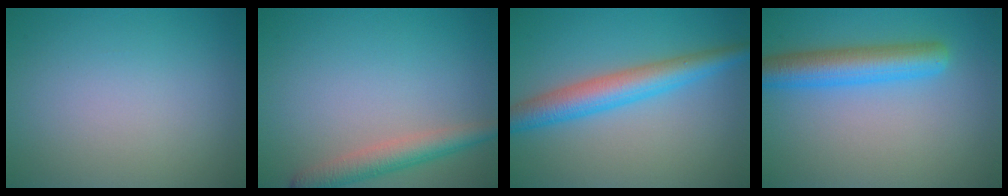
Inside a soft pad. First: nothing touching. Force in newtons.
{"total": 3.3, "press": 3.3, "slide": 0.2}
{"total": 4.9, "press": 4.9, "slide": 0.2}
{"total": 5.1, "press": 5.1, "slide": 0.1}